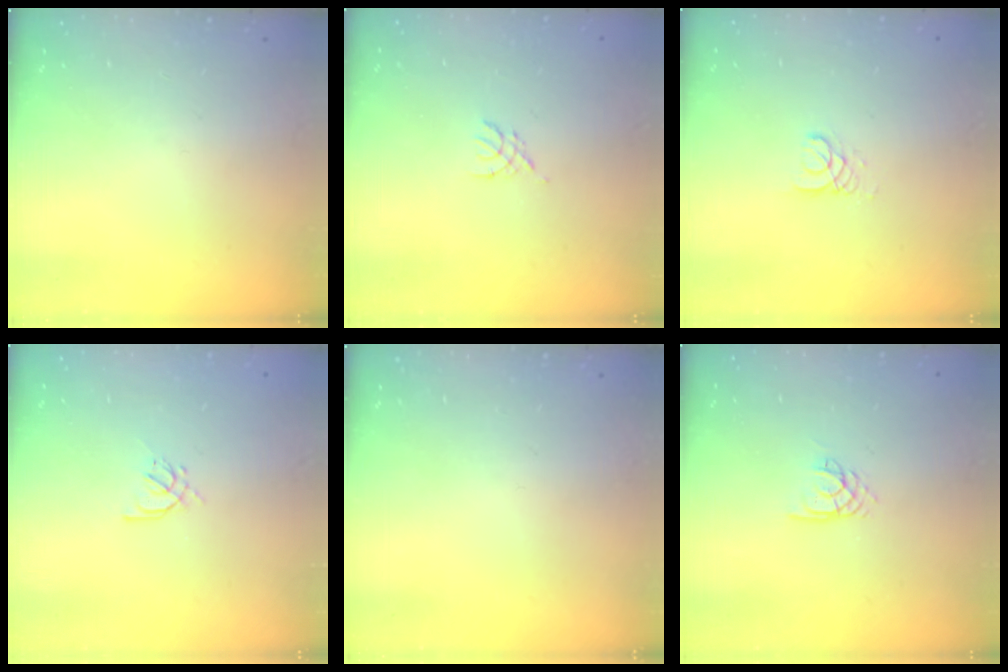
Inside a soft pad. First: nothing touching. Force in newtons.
{"total": 1.8, "press": 1.7, "slide": 0.4}
{"total": 2.6, "press": 2.6, "slide": 0.2}
{"total": 2.9, "press": 2.8, "slide": 0.8}
{"total": 0.0}
{"total": 1.9, "press": 1.8, "slide": 0.3}